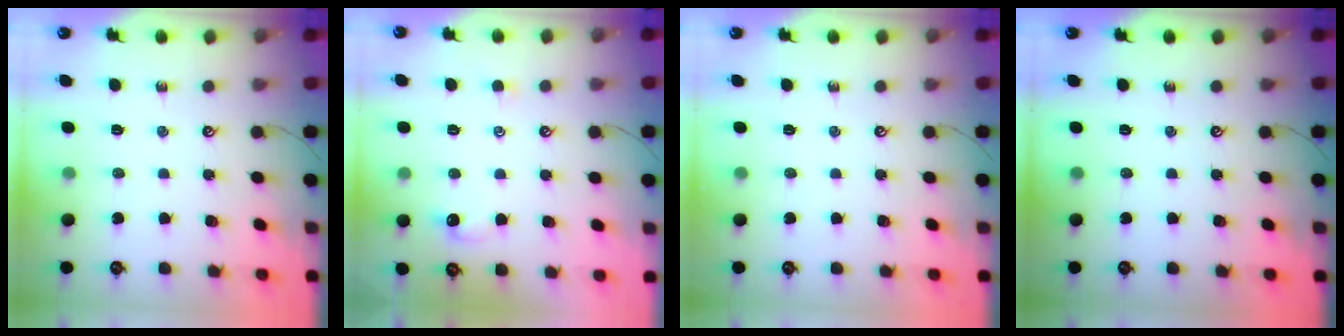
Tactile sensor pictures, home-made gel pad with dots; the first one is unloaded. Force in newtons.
{"total": 0.7, "press": 0.5, "slide": 0.5}
{"total": 0.0}
{"total": 0.0}